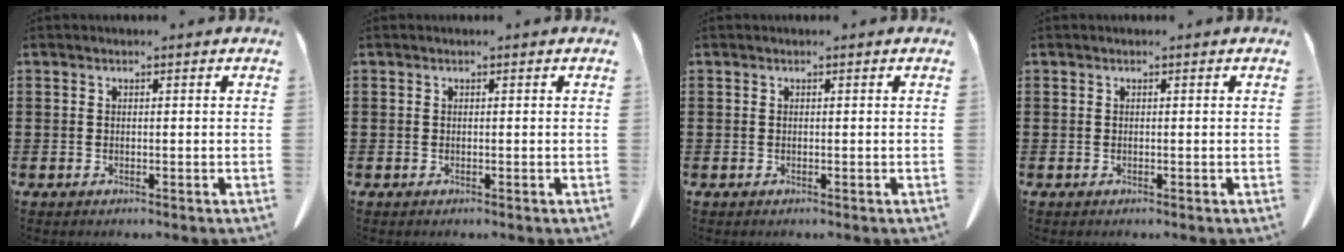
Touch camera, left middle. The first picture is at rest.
{"total": 0.0}
{"total": 0.0}
{"total": 0.0}